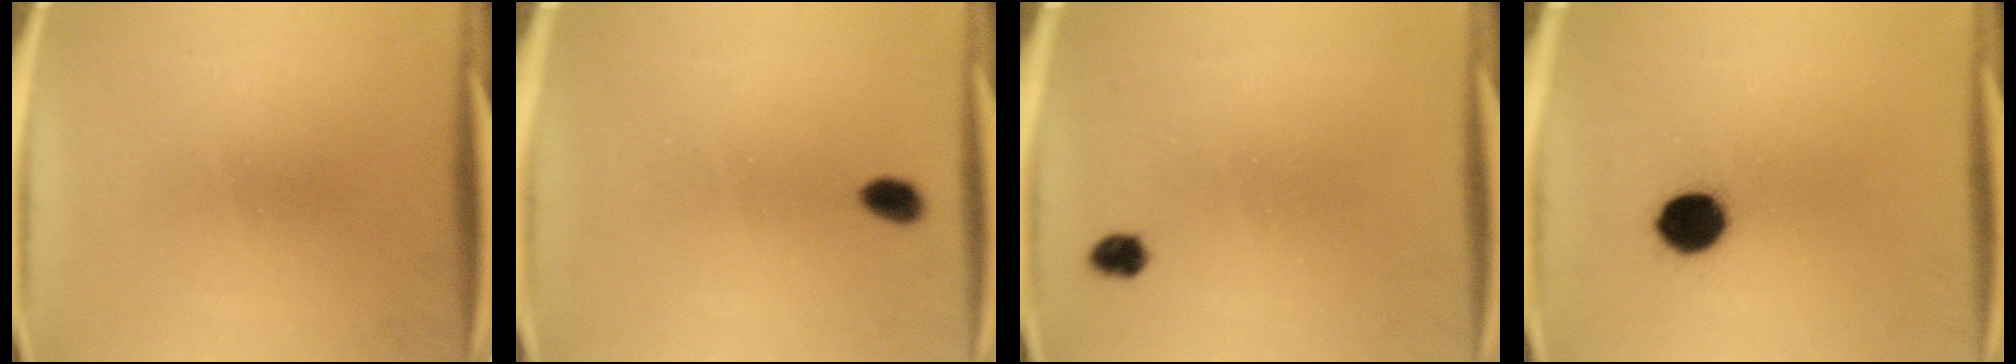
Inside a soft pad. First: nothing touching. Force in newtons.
{"total": 2.7}
{"total": 2.1}
{"total": 8.1}